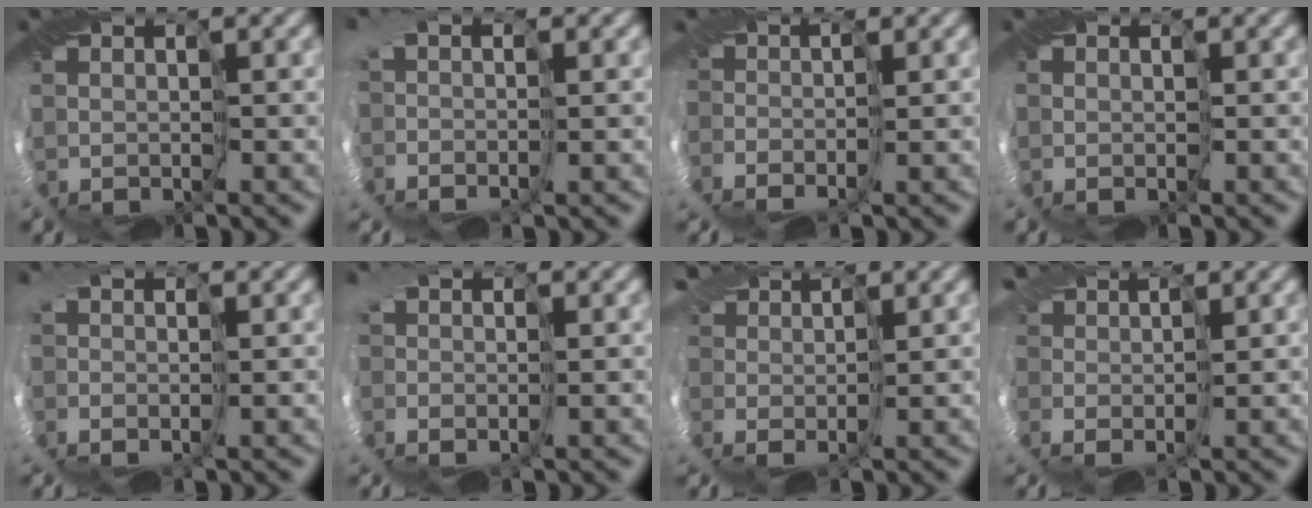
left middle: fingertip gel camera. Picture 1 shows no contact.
{"total": 2.1, "force": [-0.3, 1.0, 1.8], "torque": [-0.031, 0.008, -0.015]}
{"total": 2.4, "force": [-1.7, 1.4, 1.0], "torque": [-0.014, -0.003, -0.030]}
{"total": 0.7, "force": [0.1, 0.7, 0.1], "torque": [0.004, 0.000, -0.001]}
{"total": 2.9, "force": [-0.9, 1.9, 2.0], "torque": [-0.026, 0.005, -0.017]}
{"total": 2.8, "force": [-0.8, 2.0, 1.8], "torque": [-0.025, 0.004, -0.016]}
{"total": 1.9, "force": [0.3, 1.5, 1.1], "torque": [-0.032, 0.007, -0.005]}
{"total": 1.7, "force": [-0.3, 1.3, 1.1], "torque": [-0.030, 0.005, -0.018]}